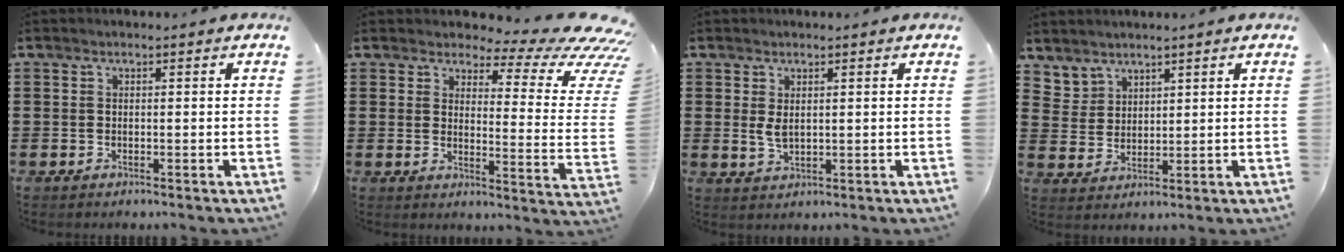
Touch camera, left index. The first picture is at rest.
{"total": 6.8, "force": [4.9, 2.0, 4.4], "torque": [-0.071, -0.039, 0.079]}
{"total": 2.6, "force": [0.7, 1.3, 2.1], "torque": [-0.059, -0.003, 0.008]}
{"total": 3.9, "force": [3.1, 2.3, 0.0], "torque": [-0.018, -0.001, 0.061]}